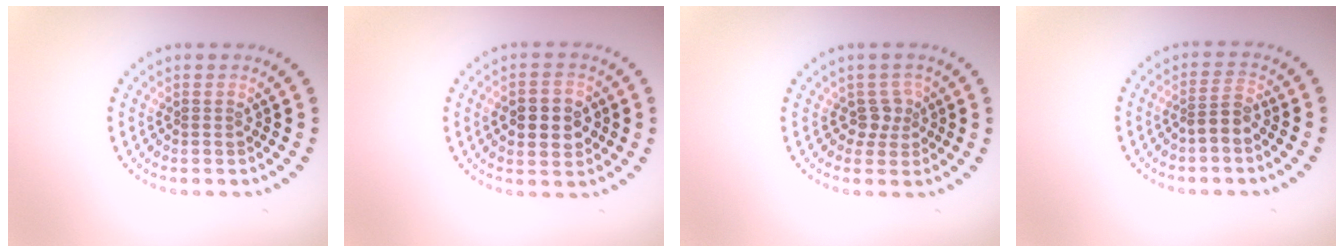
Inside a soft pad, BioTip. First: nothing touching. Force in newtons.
{"total": 4.2, "press": 4.2, "slide": 0.1}
{"total": 1.8, "press": 1.3, "slide": 1.2}
{"total": 1.9, "press": 1.6, "slide": 1.0}